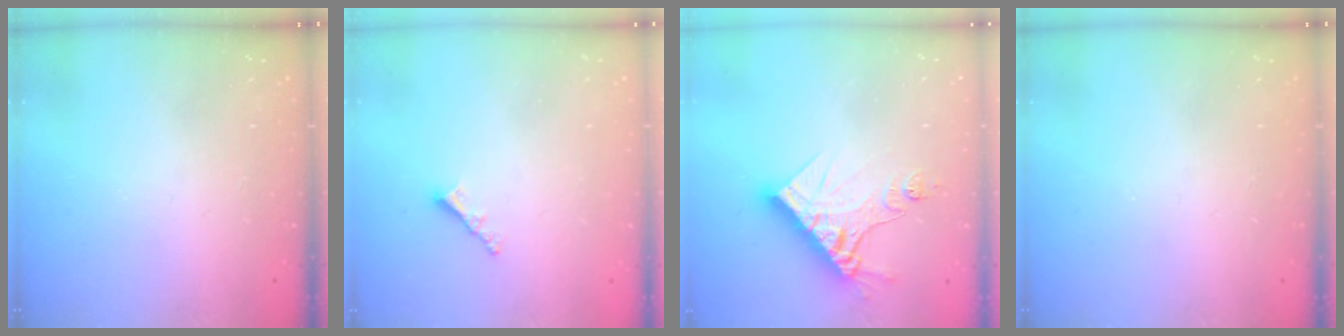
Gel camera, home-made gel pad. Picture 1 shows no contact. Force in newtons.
{"total": 2.3, "press": 2.3, "slide": 0.1}
{"total": 14.0, "press": 13.9, "slide": 1.7}
{"total": 0.0}